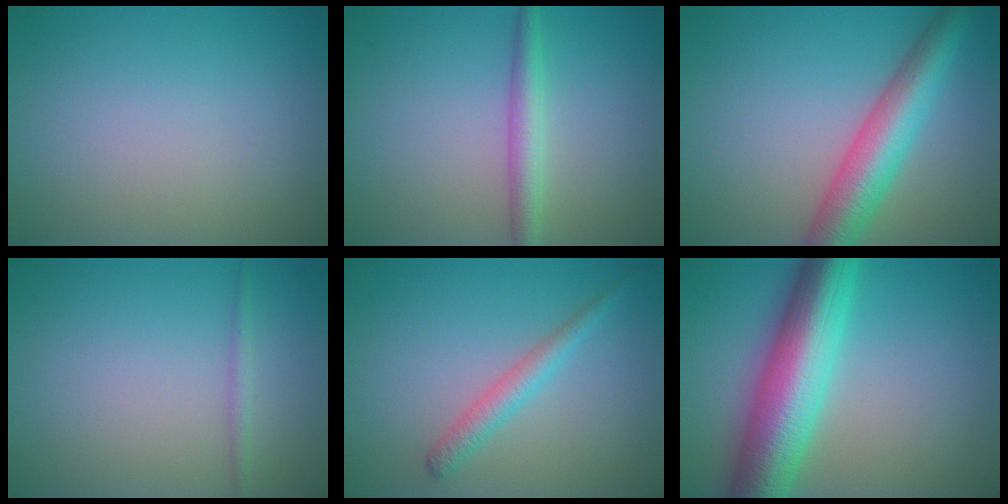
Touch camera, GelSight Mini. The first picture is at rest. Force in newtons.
{"total": 2.5, "press": 2.5, "slide": 0.1}
{"total": 6.3, "press": 6.3, "slide": 0.2}
{"total": 0.9, "press": 0.9, "slide": 0.1}
{"total": 2.2, "press": 2.2, "slide": 0.0}
{"total": 10.3, "press": 10.3, "slide": 0.1}